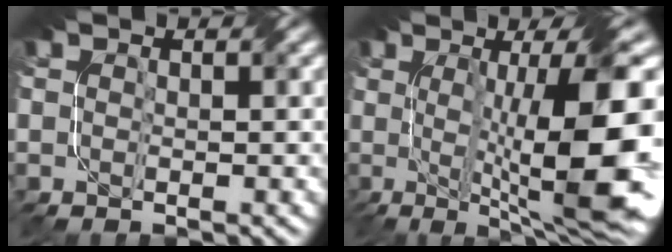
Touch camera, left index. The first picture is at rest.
{"total": 14.2, "force": [0.1, 3.1, 13.8], "torque": [-0.182, 0.000, 0.010]}